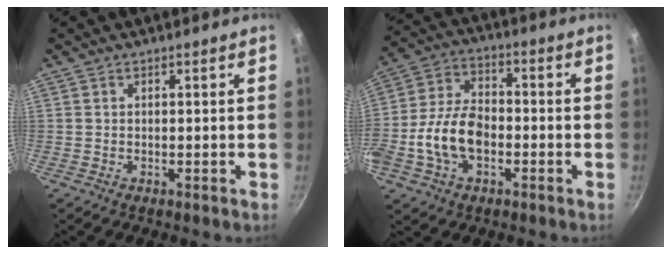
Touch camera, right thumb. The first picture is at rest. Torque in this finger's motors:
{"motor_torque": [1.83, 2.11, 1.10, -1.17, 0.15]}